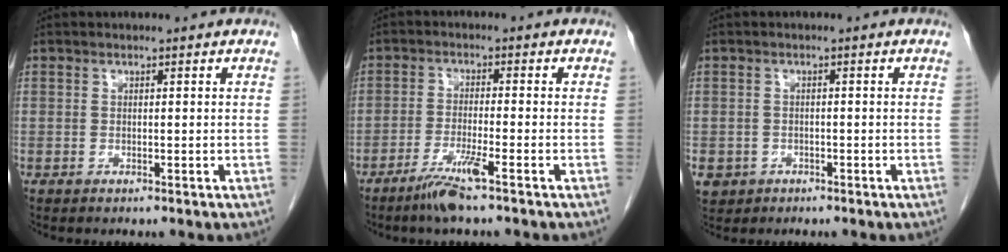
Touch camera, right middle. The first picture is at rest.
{"total": 5.0, "force": [-3.4, -0.5, 3.7], "torque": [-0.073, -0.011, -0.069]}
{"total": 4.1, "force": [-2.0, 3.4, 0.7], "torque": [-0.014, 0.005, -0.030]}